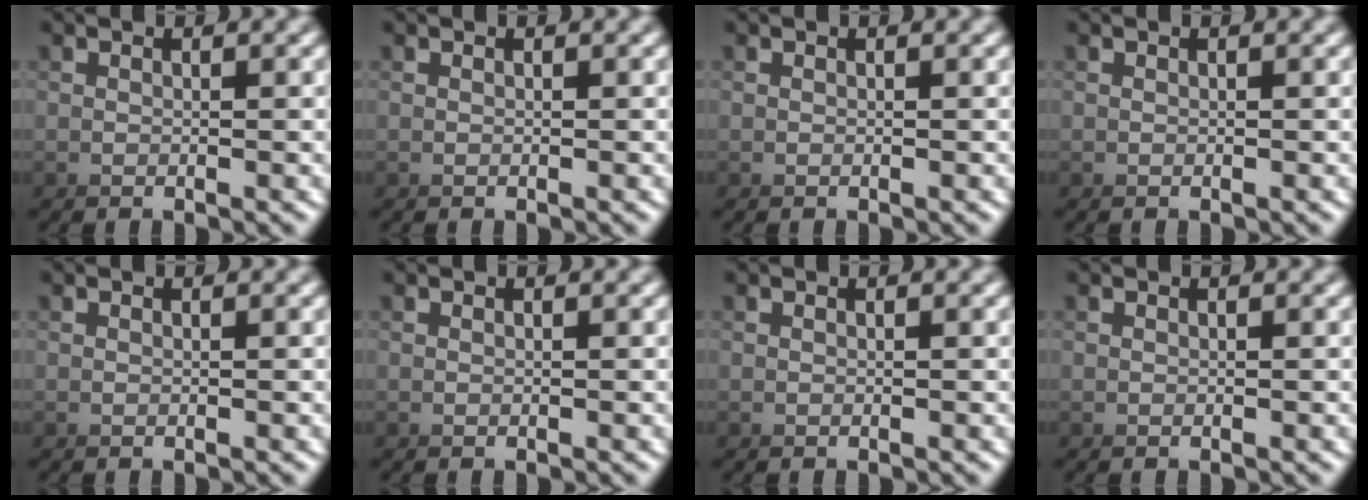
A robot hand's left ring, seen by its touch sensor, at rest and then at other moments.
{"total": 0.0}
{"total": 0.0}
{"total": 0.0}
{"total": 0.0}
{"total": 0.0}
{"total": 0.0}
{"total": 0.0}